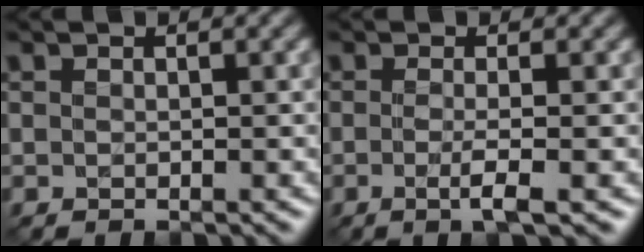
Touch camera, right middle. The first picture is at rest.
{"total": 2.5, "force": [-0.6, 0.4, 2.3], "torque": [-0.041, -0.006, -0.014]}